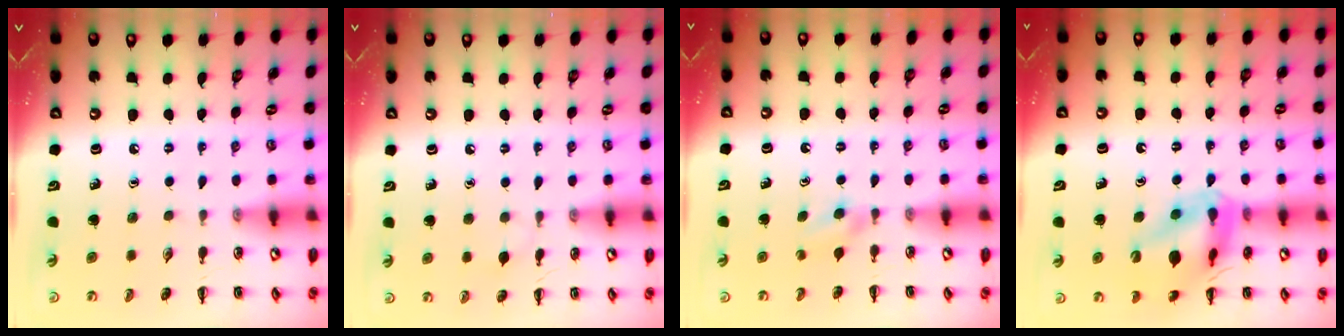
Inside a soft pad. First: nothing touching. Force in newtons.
{"total": 5.1, "press": 4.8, "slide": 1.6}
{"total": 2.0, "press": 1.8, "slide": 0.9}
{"total": 16.6, "press": 16.4, "slide": 2.3}